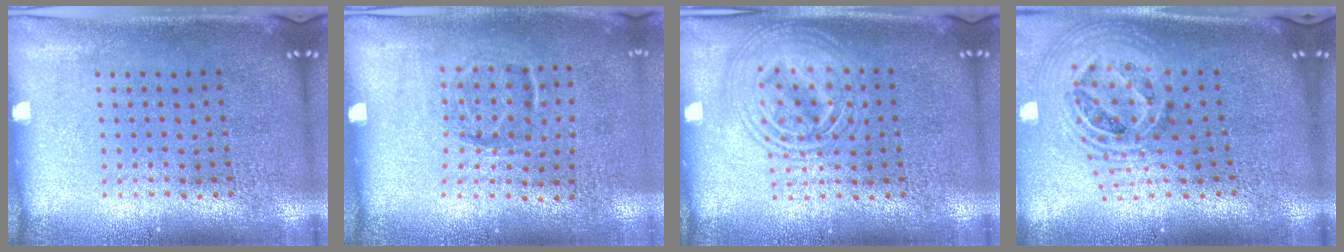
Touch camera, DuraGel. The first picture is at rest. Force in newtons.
{"total": 1.2, "press": 0.8, "slide": 0.8}
{"total": 2.8, "press": 2.8, "slide": 0.4}
{"total": 2.0, "press": 1.6, "slide": 1.3}